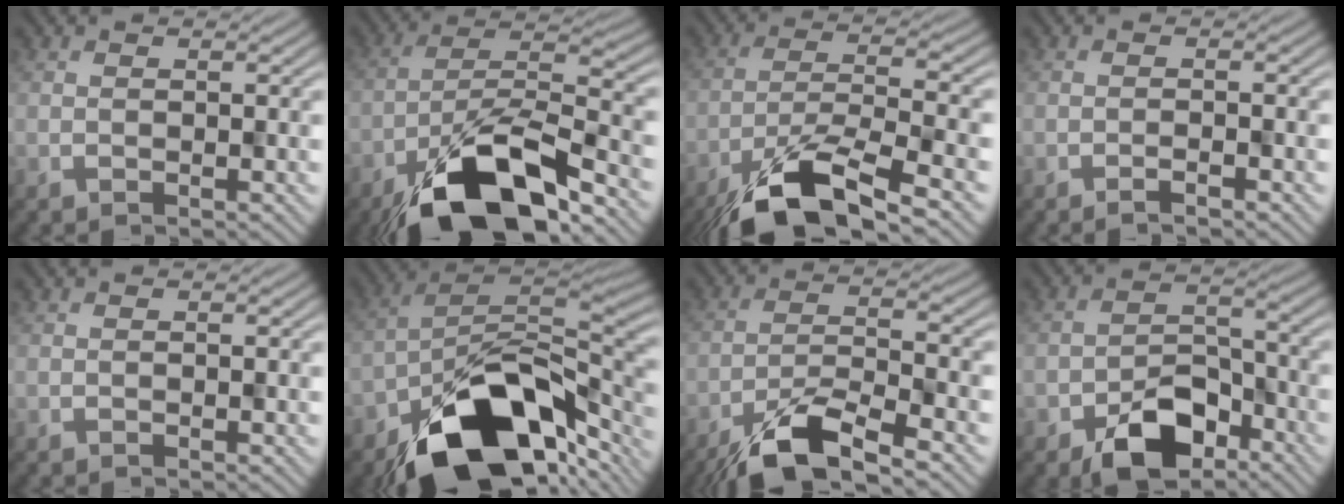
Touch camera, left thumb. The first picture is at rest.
{"total": 14.2, "force": [-8.7, 5.0, 10.1], "torque": [-0.186, -0.008, -0.169]}
{"total": 12.8, "force": [-8.0, 3.7, 9.2], "torque": [-0.178, -0.012, -0.148]}
{"total": 1.2, "force": [-0.9, 0.0, 0.8], "torque": [-0.015, 0.004, -0.018]}
{"total": 0.0}
{"total": 16.6, "force": [-8.9, 9.5, 10.4], "torque": [-0.152, -0.030, -0.151]}
{"total": 10.0, "force": [-6.7, 2.6, 6.9], "torque": [-0.127, -0.005, -0.129]}
{"total": 8.6, "force": [-5.2, 4.7, 5.0], "torque": [-0.074, -0.004, -0.100]}